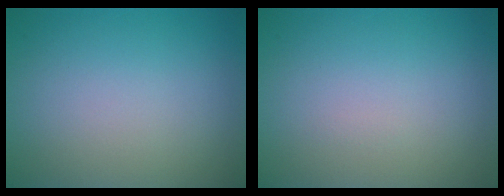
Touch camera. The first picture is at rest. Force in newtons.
{"total": 0.0}